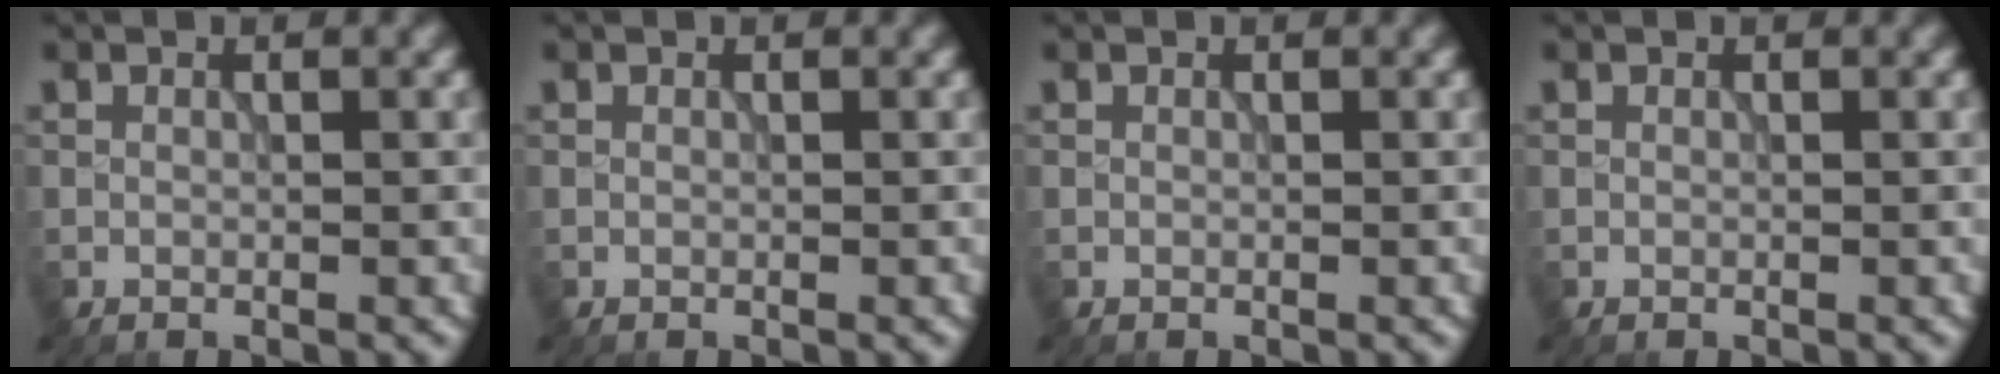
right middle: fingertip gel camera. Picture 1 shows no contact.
{"total": 0.0}
{"total": 0.0}
{"total": 0.0}